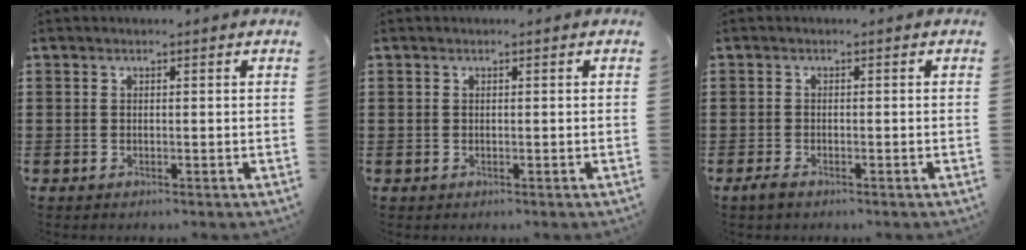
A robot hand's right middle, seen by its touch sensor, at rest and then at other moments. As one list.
[{"total": 0.0}, {"total": 1.2, "force": [-0.9, 0.4, 0.7], "torque": [-0.015, -0.001, -0.017]}]